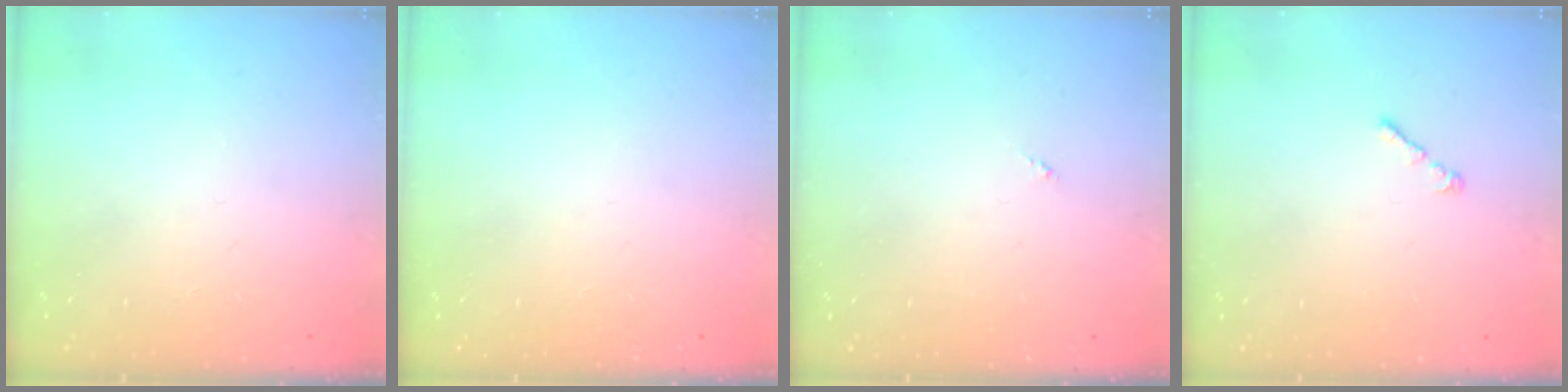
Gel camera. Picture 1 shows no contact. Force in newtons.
{"total": 0.0}
{"total": 0.0}
{"total": 1.0, "press": 0.9, "slide": 0.5}